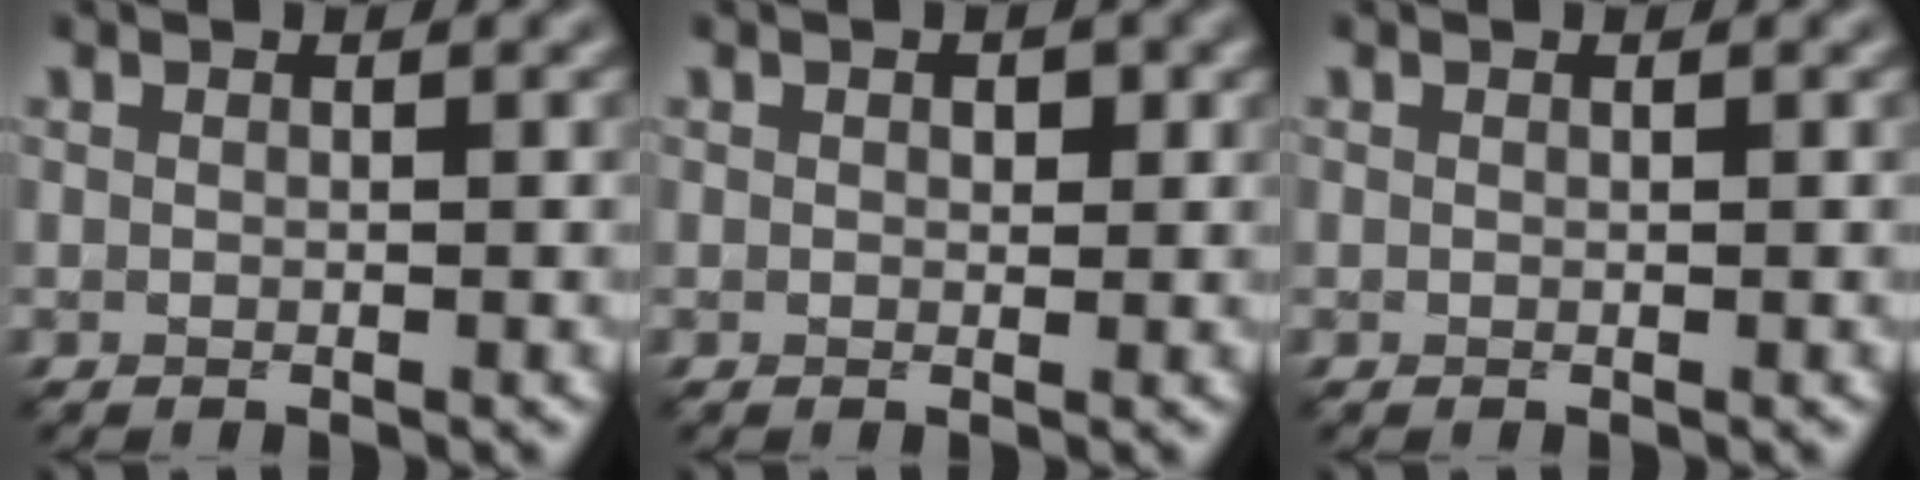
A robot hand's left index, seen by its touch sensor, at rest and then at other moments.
{"total": 1.0, "force": [0.3, 0.6, 0.7], "torque": [-0.007, -0.002, 0.003]}
{"total": 0.0}